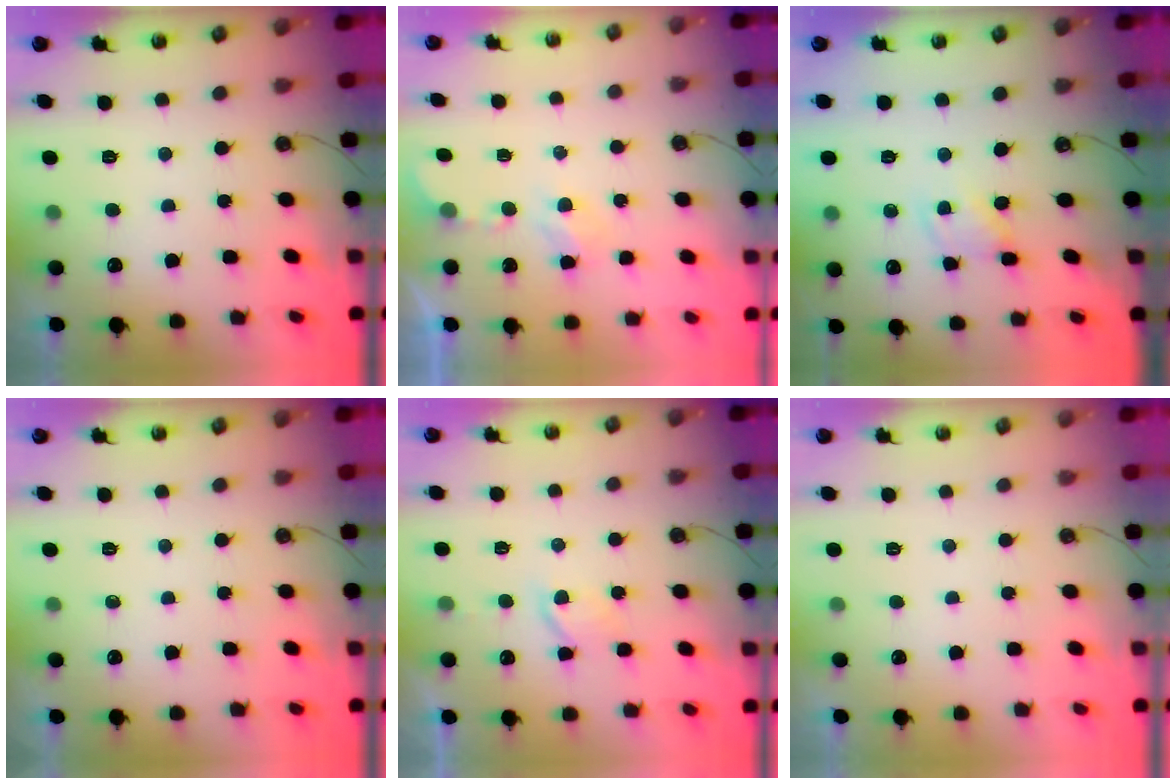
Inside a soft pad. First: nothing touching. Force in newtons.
{"total": 3.6, "press": 3.5, "slide": 0.6}
{"total": 1.7, "press": 1.7, "slide": 0.1}
{"total": 0.0}
{"total": 3.1, "press": 3.1, "slide": 0.4}
{"total": 0.0}